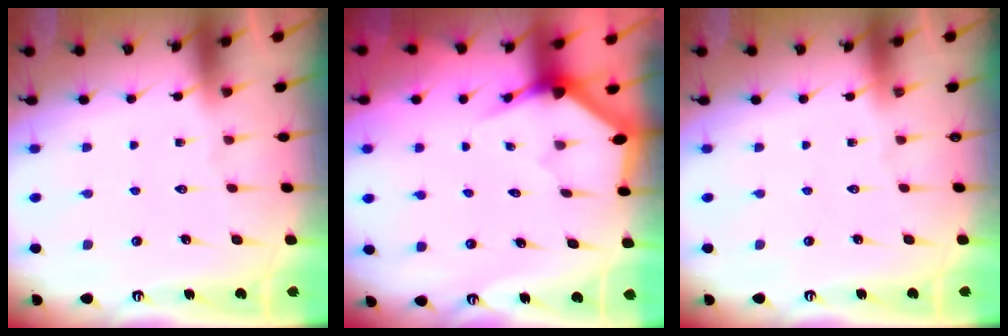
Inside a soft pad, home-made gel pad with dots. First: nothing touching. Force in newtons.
{"total": 3.4, "press": 3.4, "slide": 0.1}
{"total": 0.0}